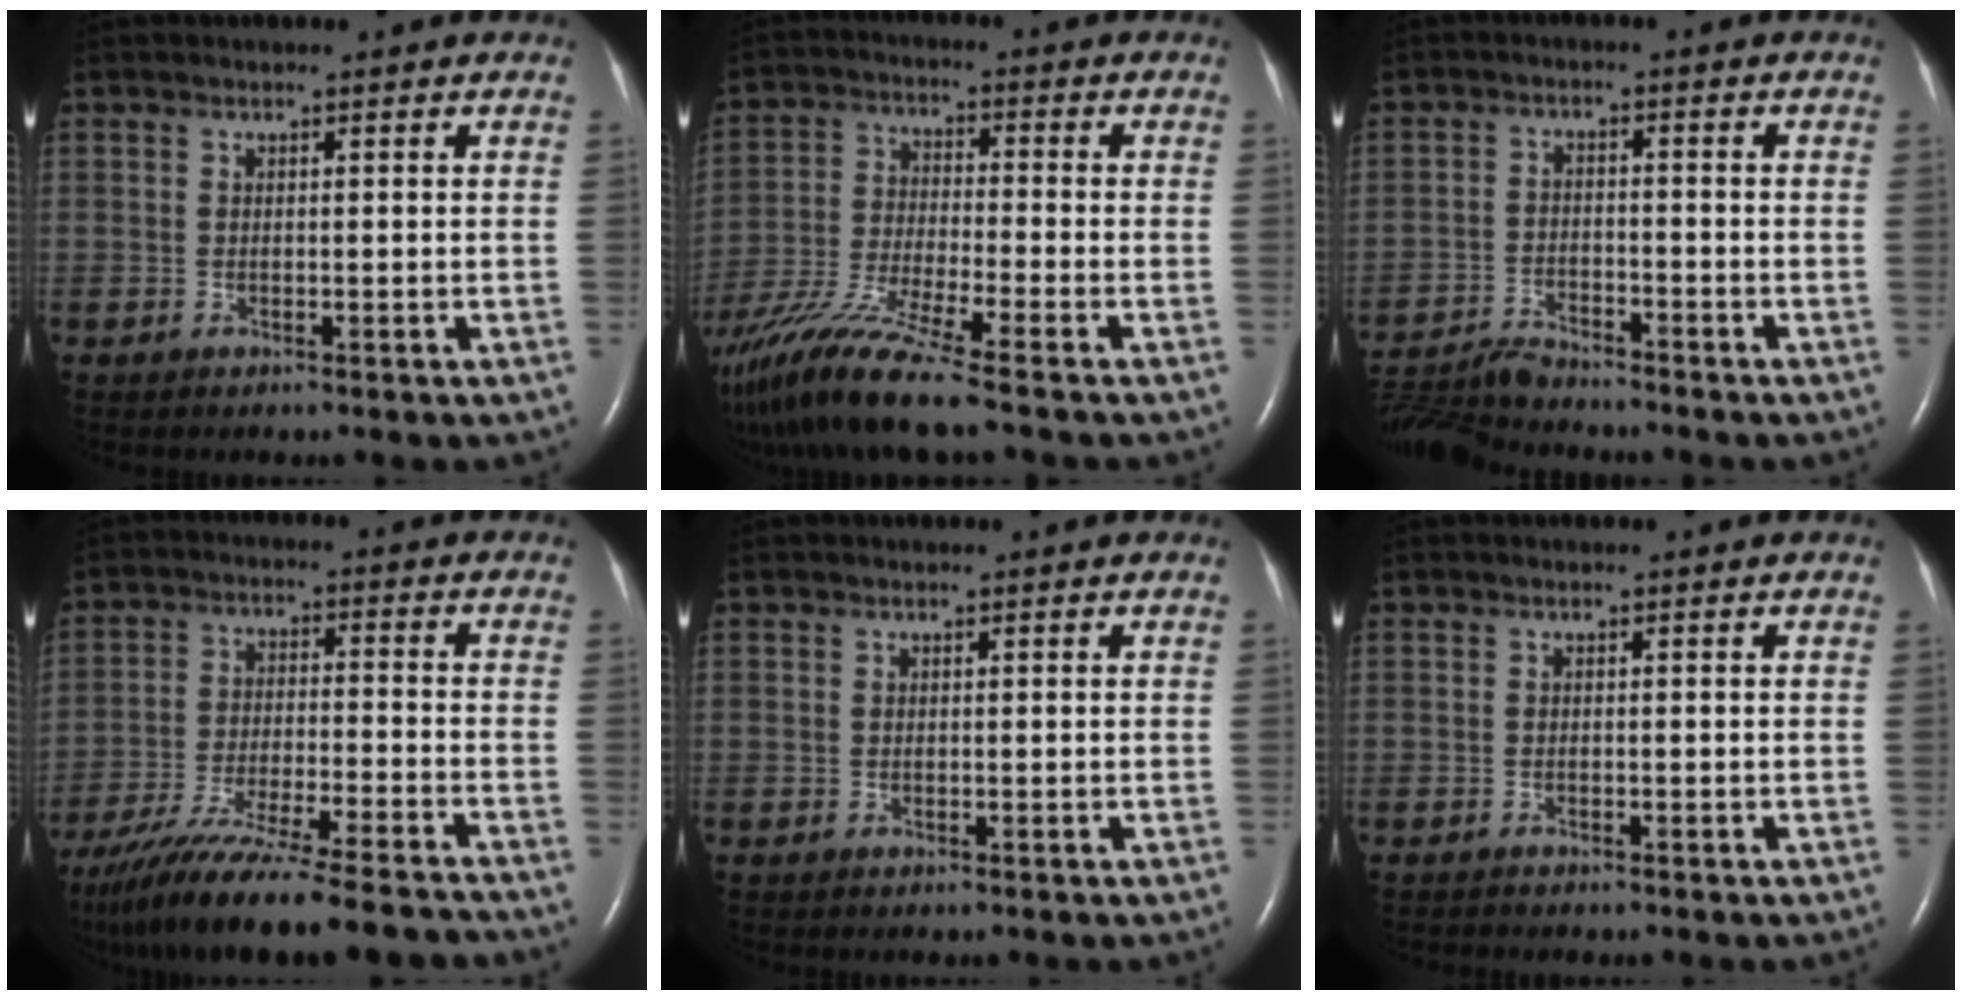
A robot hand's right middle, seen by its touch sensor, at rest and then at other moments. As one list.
[{"total": 13.7, "force": [-10.6, -0.7, 8.6], "torque": [-0.175, -0.038, -0.197]}, {"total": 8.4, "force": [-8.2, 0.3, 1.7], "torque": [-0.035, -0.012, -0.151]}, {"total": 19.6, "force": [-16.9, 0.7, 10.0], "torque": [-0.167, -0.043, -0.271]}, {"total": 0.0}, {"total": 0.5, "force": [-0.5, 0.0, -0.1], "torque": [-0.006, -0.004, -0.010]}]